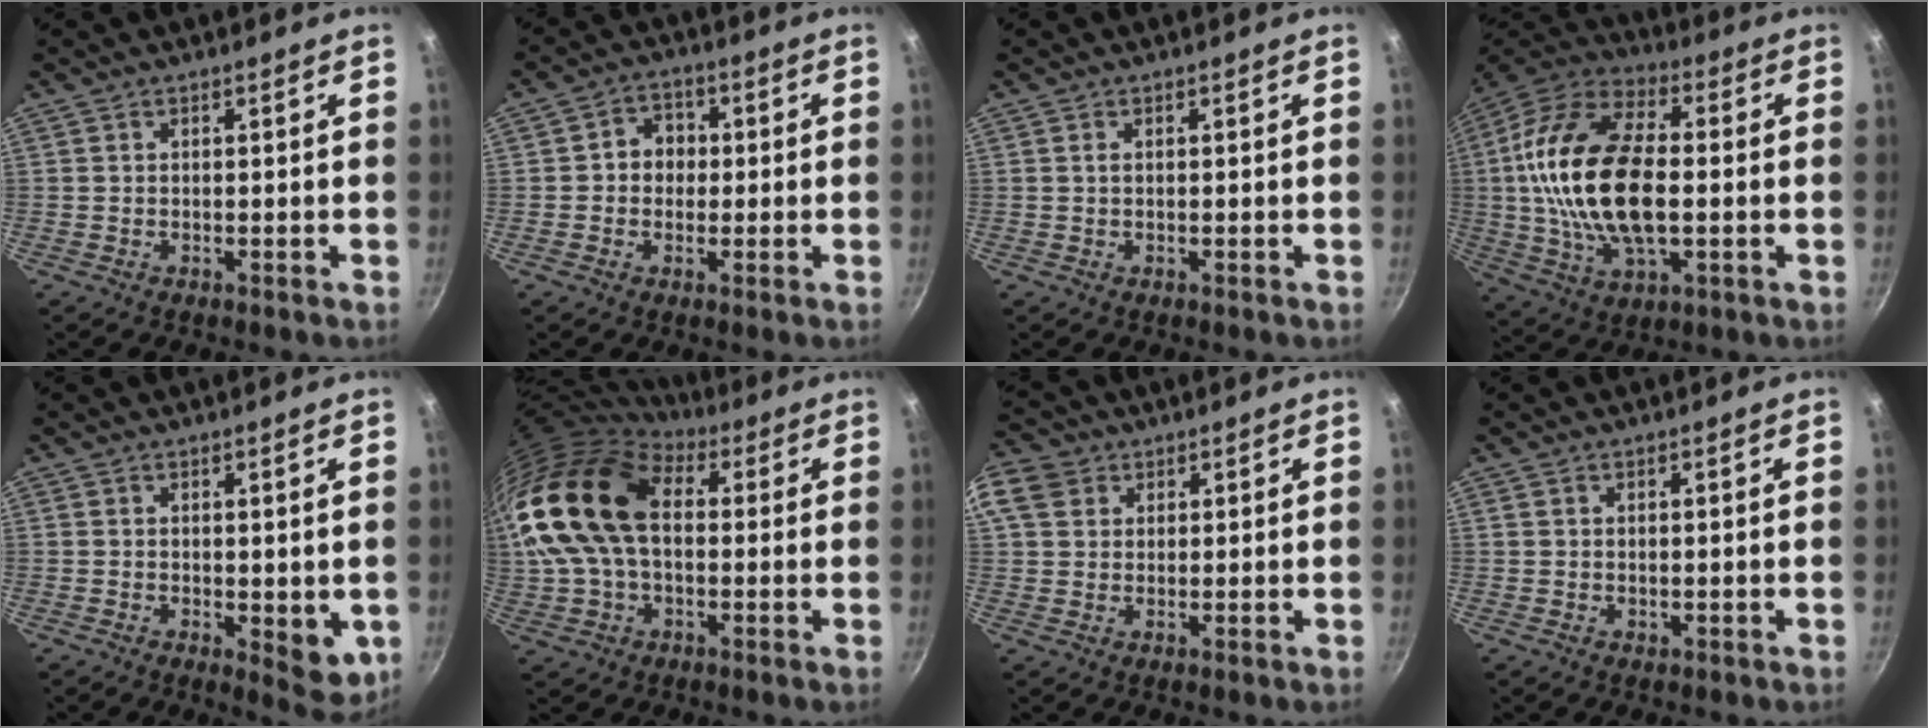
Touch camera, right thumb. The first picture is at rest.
{"total": 5.4, "force": [0.1, 4.7, 2.6], "torque": [-0.006, 0.011, -0.008]}
{"total": 0.7, "force": [0.2, 0.4, 0.5], "torque": [-0.010, 0.002, 0.003]}
{"total": 23.6, "force": [0.0, 12.6, 20.0], "torque": [-0.381, 0.024, -0.009]}
{"total": 6.2, "force": [-0.6, 2.9, 5.5], "torque": [-0.056, -0.011, -0.001]}
{"total": 21.8, "force": [3.2, 14.3, 16.2], "torque": [-0.331, 0.028, 0.047]}
{"total": 8.9, "force": [3.4, 7.2, 4.1], "torque": [-0.074, 0.007, 0.054]}
{"total": 0.7, "force": [0.3, 0.6, 0.3], "torque": [-0.001, 0.000, 0.003]}